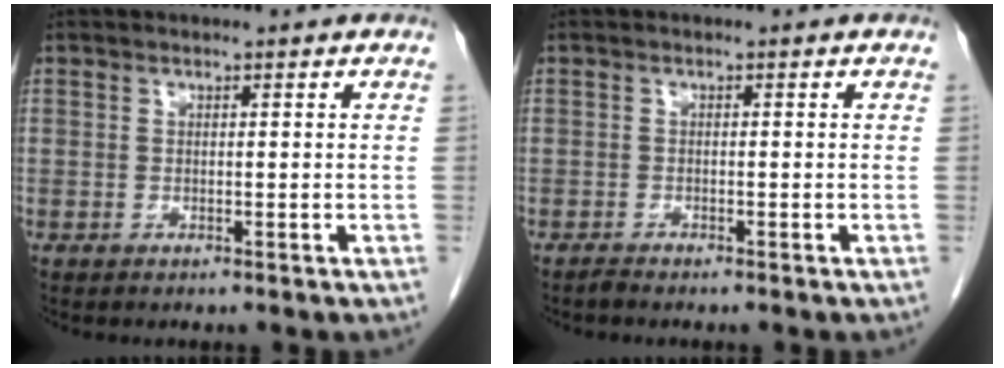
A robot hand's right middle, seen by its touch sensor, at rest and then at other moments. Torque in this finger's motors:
{"motor_torque": [0.00, 0.02, 0.01, -0.01]}